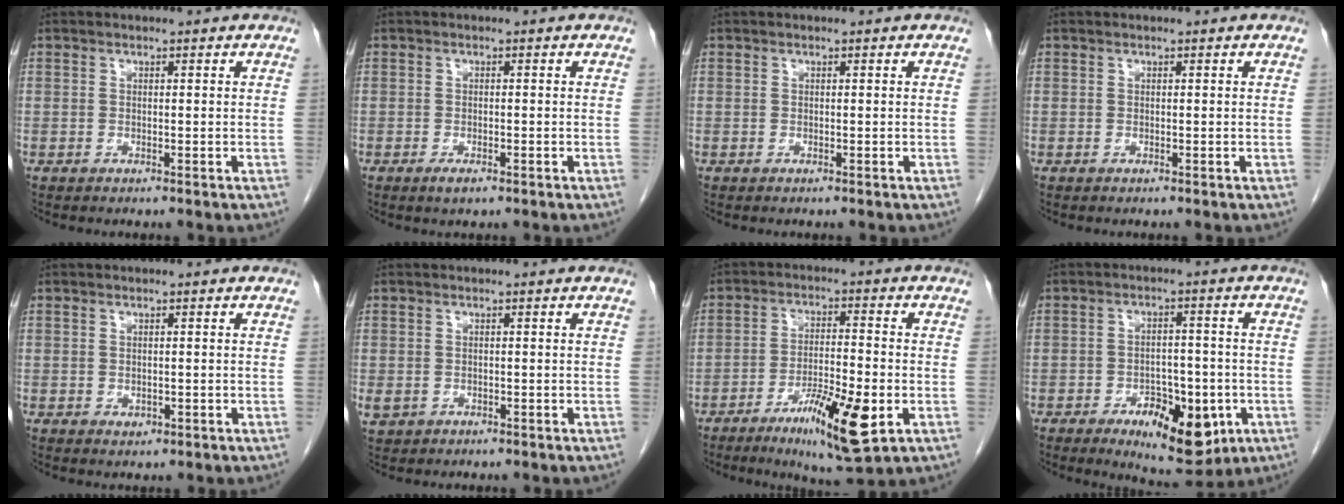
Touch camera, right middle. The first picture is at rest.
{"total": 1.7, "force": [-1.0, 0.5, 1.3], "torque": [-0.024, -0.002, -0.013]}
{"total": 0.0}
{"total": 0.0}
{"total": 0.9, "force": [-0.2, 0.6, 0.6], "torque": [-0.011, -0.002, 0.002]}
{"total": 1.8, "force": [-0.4, 1.6, 0.8], "torque": [-0.017, 0.002, 0.002]}
{"total": 11.3, "force": [-4.9, 1.6, 10.1], "torque": [-0.172, -0.019, -0.075]}
{"total": 10.9, "force": [-4.7, 4.8, 8.6], "torque": [-0.115, -0.004, -0.058]}